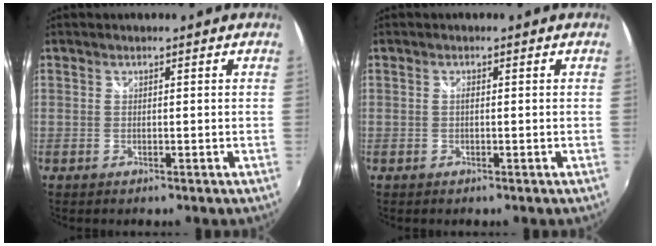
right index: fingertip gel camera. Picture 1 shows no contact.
{"total": 0.5, "force": [0.0, 0.2, 0.5], "torque": [-0.009, 0.002, -0.002]}